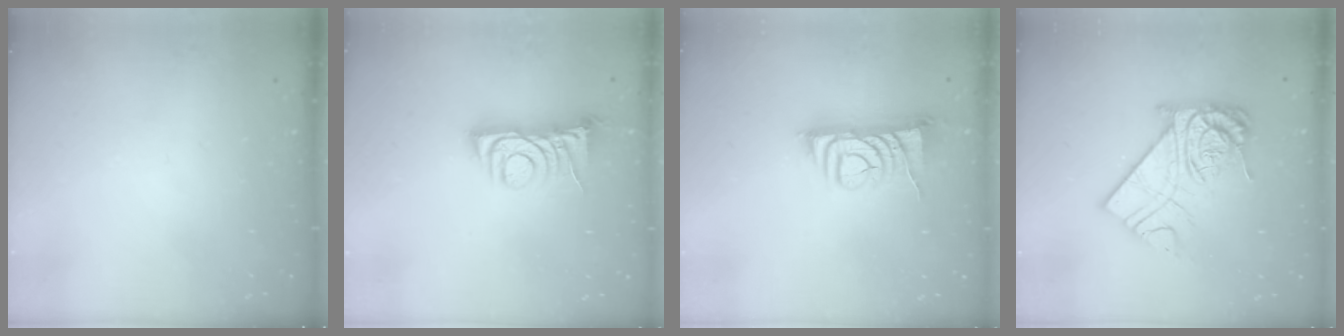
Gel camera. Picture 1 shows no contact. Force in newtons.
{"total": 7.1, "press": 7.0, "slide": 1.0}
{"total": 8.3, "press": 8.2, "slide": 0.8}
{"total": 18.2, "press": 18.1, "slide": 1.6}